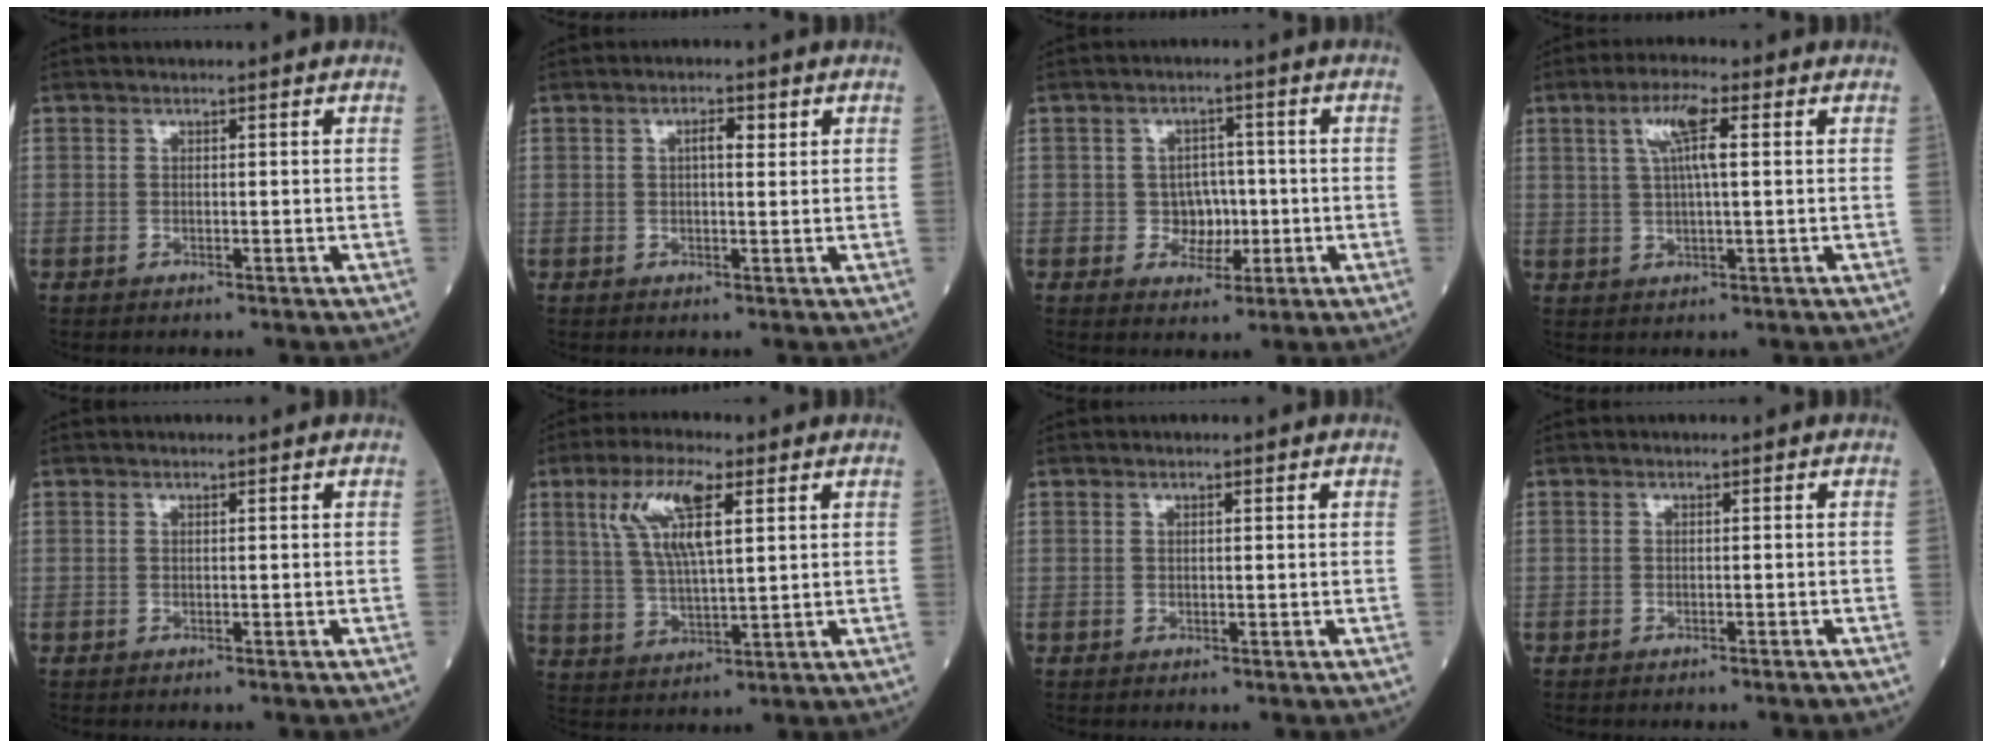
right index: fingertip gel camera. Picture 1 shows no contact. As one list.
[{"total": 2.1, "force": [0.8, 0.7, 1.9], "torque": [-0.034, 0.004, 0.012]}, {"total": 4.0, "force": [-0.6, 3.5, 2.0], "torque": [-0.017, 0.008, -0.006]}, {"total": 6.0, "force": [1.9, 0.7, 5.7], "torque": [-0.109, 0.009, 0.034]}, {"total": 0.0}, {"total": 9.8, "force": [3.8, 2.2, 8.8], "torque": [-0.178, 0.011, 0.076]}, {"total": 0.0}, {"total": 1.3, "force": [-1.2, 0.0, 0.4], "torque": [-0.005, 0.001, -0.016]}]